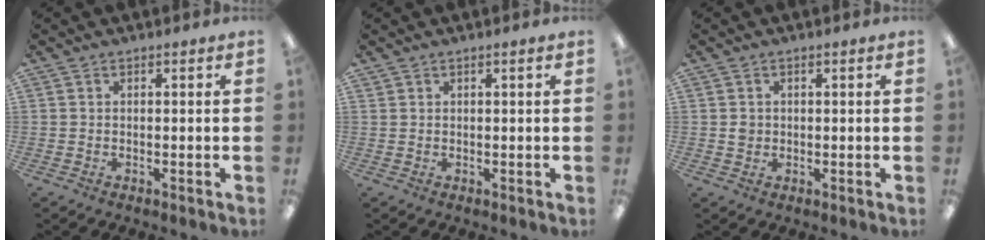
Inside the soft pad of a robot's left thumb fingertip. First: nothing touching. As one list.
[{"total": 0.7, "force": [0.5, 0.2, 0.5], "torque": [-0.010, 0.001, 0.009]}, {"total": 1.7, "force": [0.2, 1.5, 0.6], "torque": [-0.006, 0.002, 0.001]}]